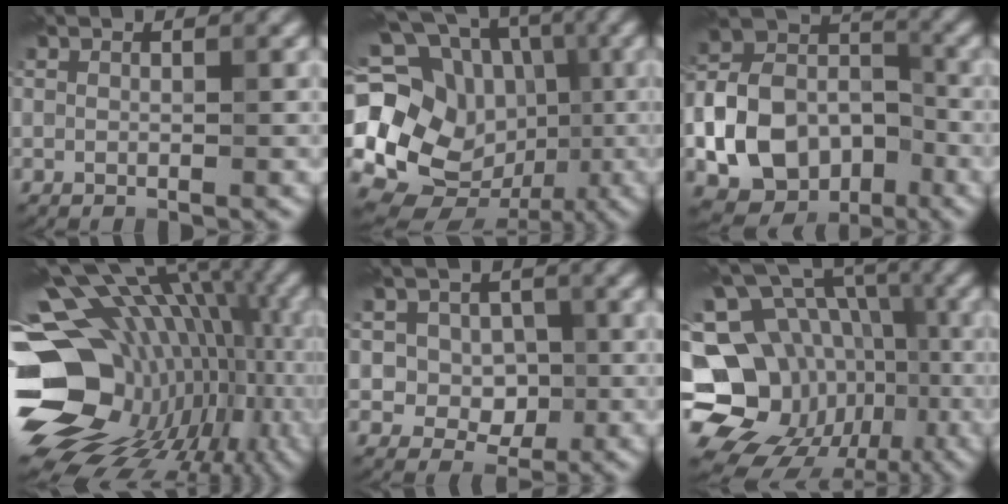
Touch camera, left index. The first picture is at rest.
{"total": 20.3, "force": [-0.9, 17.9, 9.6], "torque": [-0.209, 0.033, -0.037]}
{"total": 11.2, "force": [-3.9, 8.3, 6.4], "torque": [-0.123, -0.001, -0.076]}
{"total": 18.7, "force": [-2.6, 13.2, 12.9], "torque": [-0.209, -0.003, -0.018]}
{"total": 4.3, "force": [0.3, 3.8, 1.9], "torque": [-0.012, 0.008, -0.009]}
{"total": 19.9, "force": [-6.6, 16.8, 8.3], "torque": [-0.171, 0.002, -0.112]}